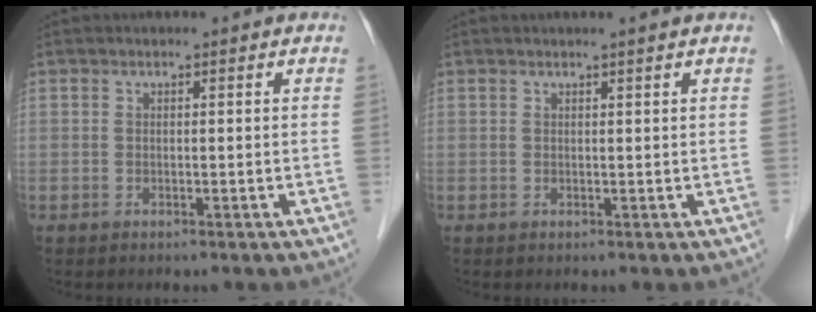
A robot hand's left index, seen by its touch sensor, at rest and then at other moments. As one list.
[{"total": 0.8, "force": [0.6, -0.3, 0.4], "torque": [-0.015, -0.004, 0.018]}]